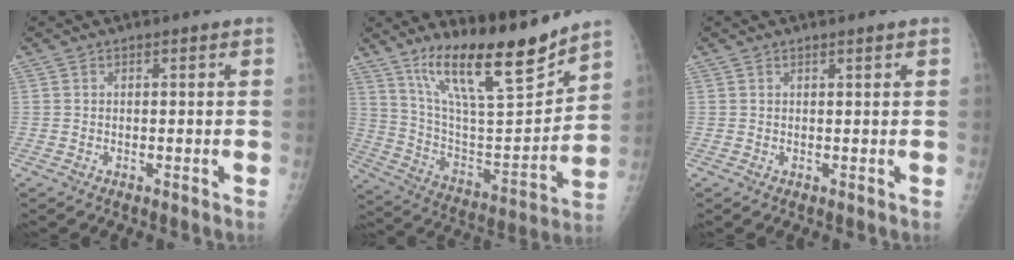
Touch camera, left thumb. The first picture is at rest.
{"total": 20.6, "force": [15.4, 4.1, 13.0], "torque": [-0.186, -0.088, 0.273]}
{"total": 0.6, "force": [0.5, 0.0, 0.4], "torque": [-0.010, -0.004, 0.010]}